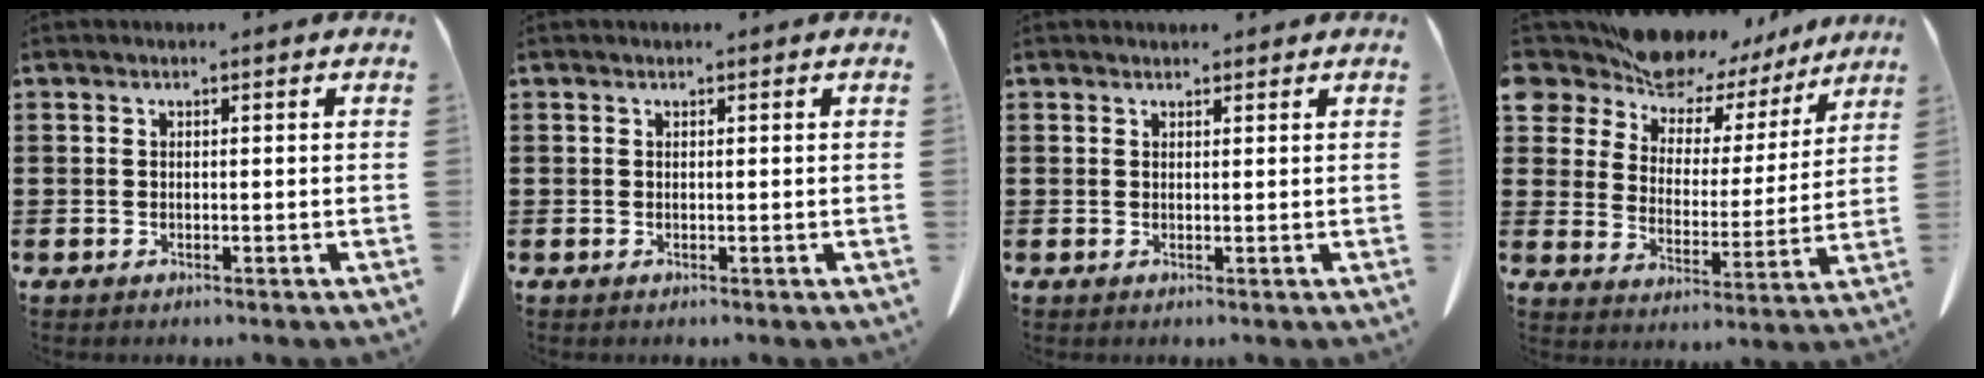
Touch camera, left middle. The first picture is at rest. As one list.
[{"total": 0.0}, {"total": 1.3, "force": [1.2, 0.5, 0.1], "torque": [-0.006, 0.001, 0.025]}, {"total": 10.6, "force": [10.0, 3.2, 1.7], "torque": [-0.079, -0.071, 0.185]}]